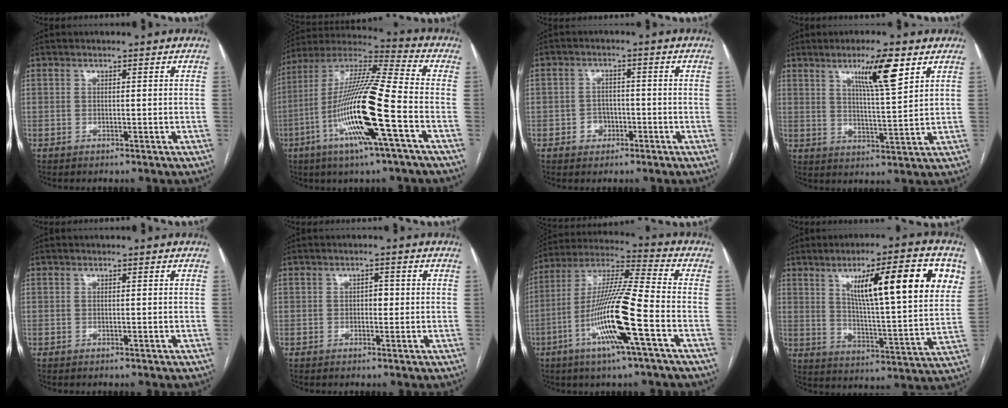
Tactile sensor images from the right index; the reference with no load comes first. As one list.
[{"total": 19.1, "force": [-6.0, 0.2, 18.1], "torque": [-0.365, -0.014, -0.119]}, {"total": 3.3, "force": [-1.4, 2.8, 1.0], "torque": [-0.009, 0.012, -0.021]}, {"total": 8.8, "force": [4.8, 0.5, 7.3], "torque": [-0.124, -0.004, 0.080]}, {"total": 0.0}, {"total": 1.6, "force": [0.0, 1.0, 1.3], "torque": [-0.014, 0.005, -0.003]}, {"total": 16.0, "force": [-5.6, -0.1, 15.0], "torque": [-0.297, -0.006, -0.110]}, {"total": 20.3, "force": [8.3, 2.5, 18.4], "torque": [-0.259, 0.010, 0.122]}]